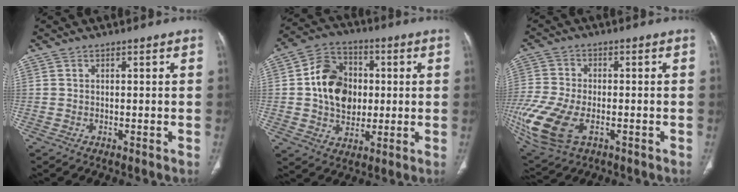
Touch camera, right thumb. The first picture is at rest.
{"total": 14.0, "force": [0.9, 10.8, 8.8], "torque": [-0.117, 0.015, 0.015]}
{"total": 16.4, "force": [-5.5, 9.1, 12.5], "torque": [-0.313, -0.011, -0.095]}